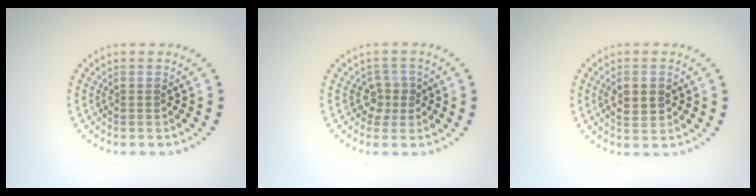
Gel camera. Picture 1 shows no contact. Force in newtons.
{"total": 1.9, "press": 1.5, "slide": 1.1}
{"total": 2.7, "press": 2.7, "slide": 0.1}